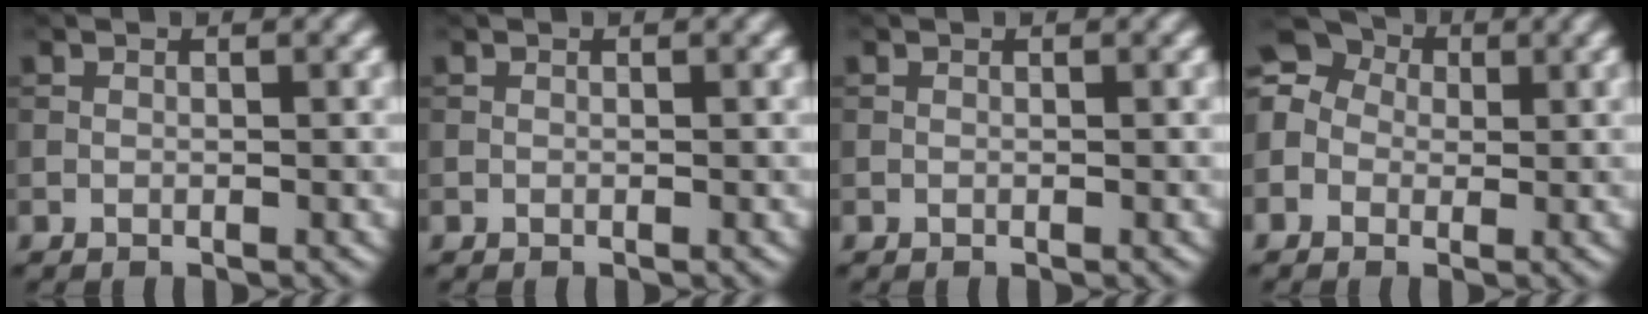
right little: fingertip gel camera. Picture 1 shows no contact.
{"total": 0.0}
{"total": 0.0}
{"total": 7.5, "force": [0.3, 6.6, 3.5], "torque": [-0.086, 0.039, -0.042]}